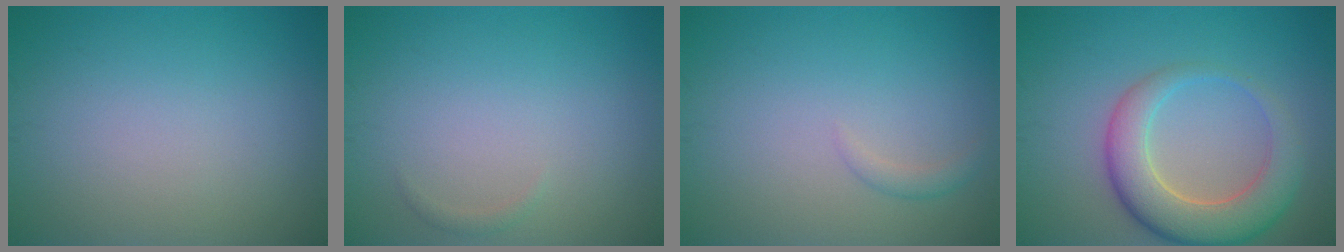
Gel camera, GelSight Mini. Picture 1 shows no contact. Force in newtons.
{"total": 0.6, "press": 0.6, "slide": 0.0}
{"total": 1.0, "press": 1.0, "slide": 0.0}
{"total": 6.4, "press": 6.4, "slide": 0.4}